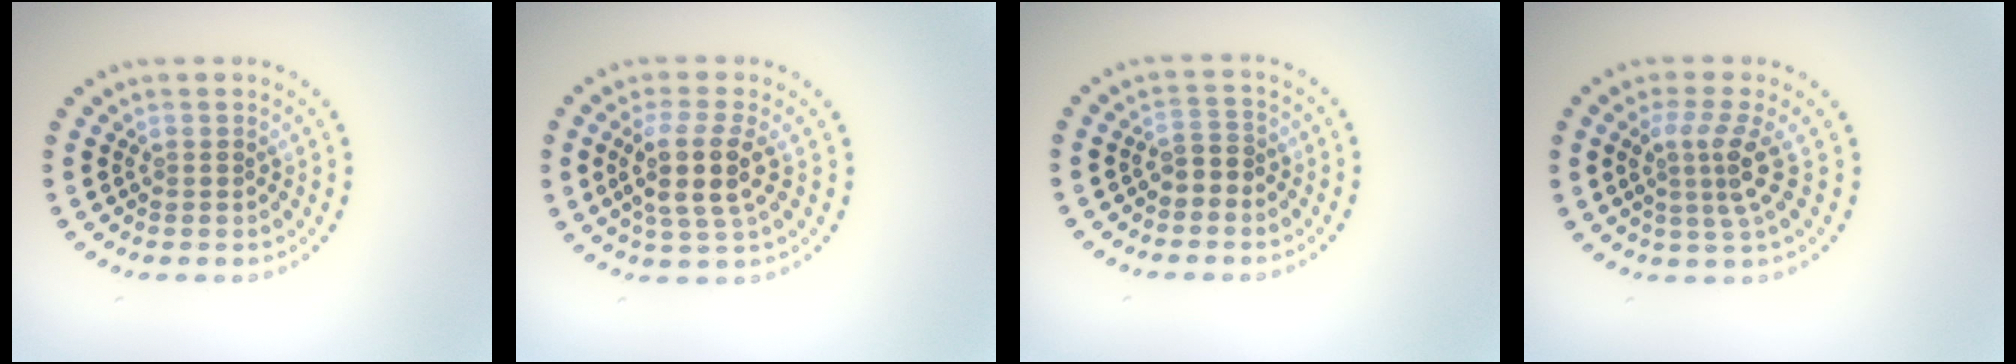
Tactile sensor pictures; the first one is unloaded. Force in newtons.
{"total": 3.8, "press": 3.3, "slide": 1.9}
{"total": 1.9, "press": 1.7, "slide": 0.7}
{"total": 3.2, "press": 2.3, "slide": 2.3}